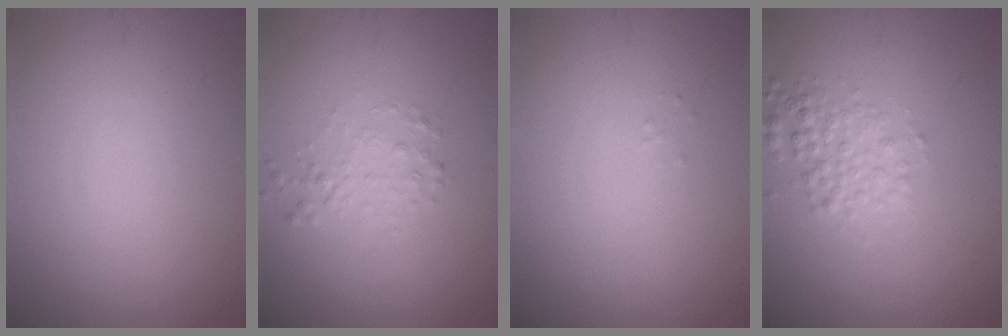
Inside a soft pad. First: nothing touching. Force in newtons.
{"total": 1.4, "press": 1.4, "slide": 0.1}
{"total": 0.0}
{"total": 2.4, "press": 2.4, "slide": 0.1}